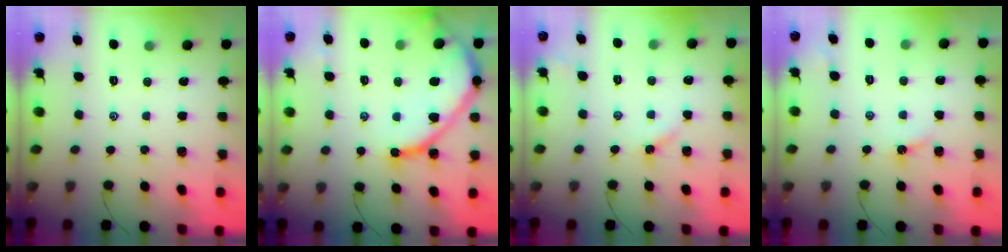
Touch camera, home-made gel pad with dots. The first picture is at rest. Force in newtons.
{"total": 14.0, "press": 13.9, "slide": 1.2}
{"total": 2.8, "press": 2.8, "slide": 0.3}
{"total": 2.6, "press": 2.6, "slide": 0.3}